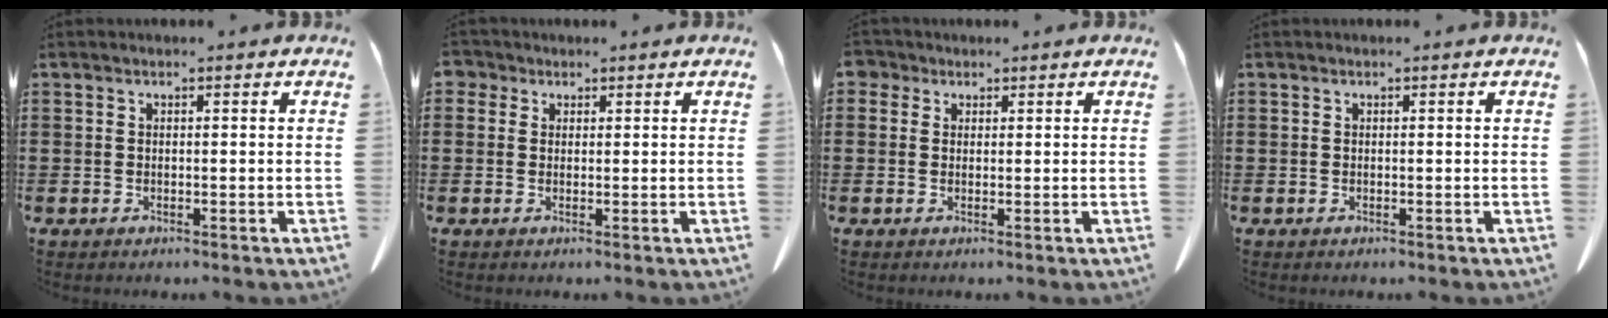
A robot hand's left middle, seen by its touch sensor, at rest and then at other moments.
{"total": 1.7, "force": [0.9, 1.4, 0.3], "torque": [-0.012, 0.008, 0.016]}
{"total": 1.8, "force": [1.1, 1.4, 0.4], "torque": [-0.015, 0.008, 0.019]}
{"total": 0.0}